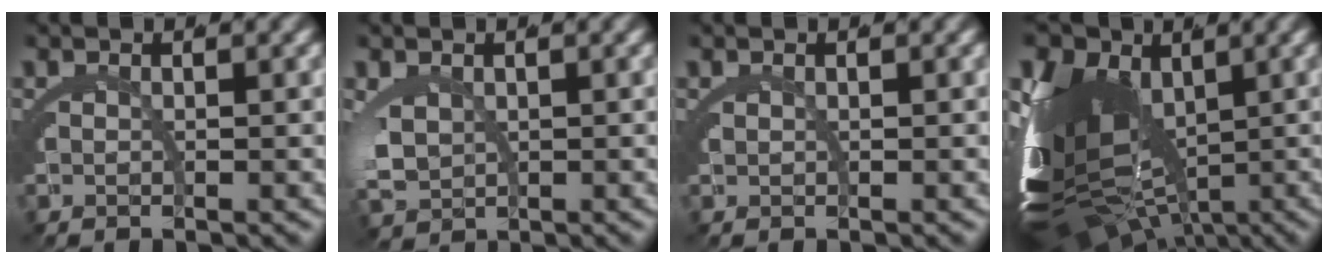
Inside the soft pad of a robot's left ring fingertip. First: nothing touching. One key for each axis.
{"total": 2.7, "fx": 0.5, "fy": 2.0, "fz": 1.7, "tx": -0.064, "ty": -0.028, "tz": 0.030}
{"total": 0.9, "fx": 0.3, "fy": -0.8, "fz": -0.1, "tx": -0.001, "ty": -0.004, "tz": 0.013}
{"total": 16.3, "fx": -1.7, "fy": 10.1, "fz": 12.6, "tx": -0.250, "ty": -0.056, "tz": -0.006}